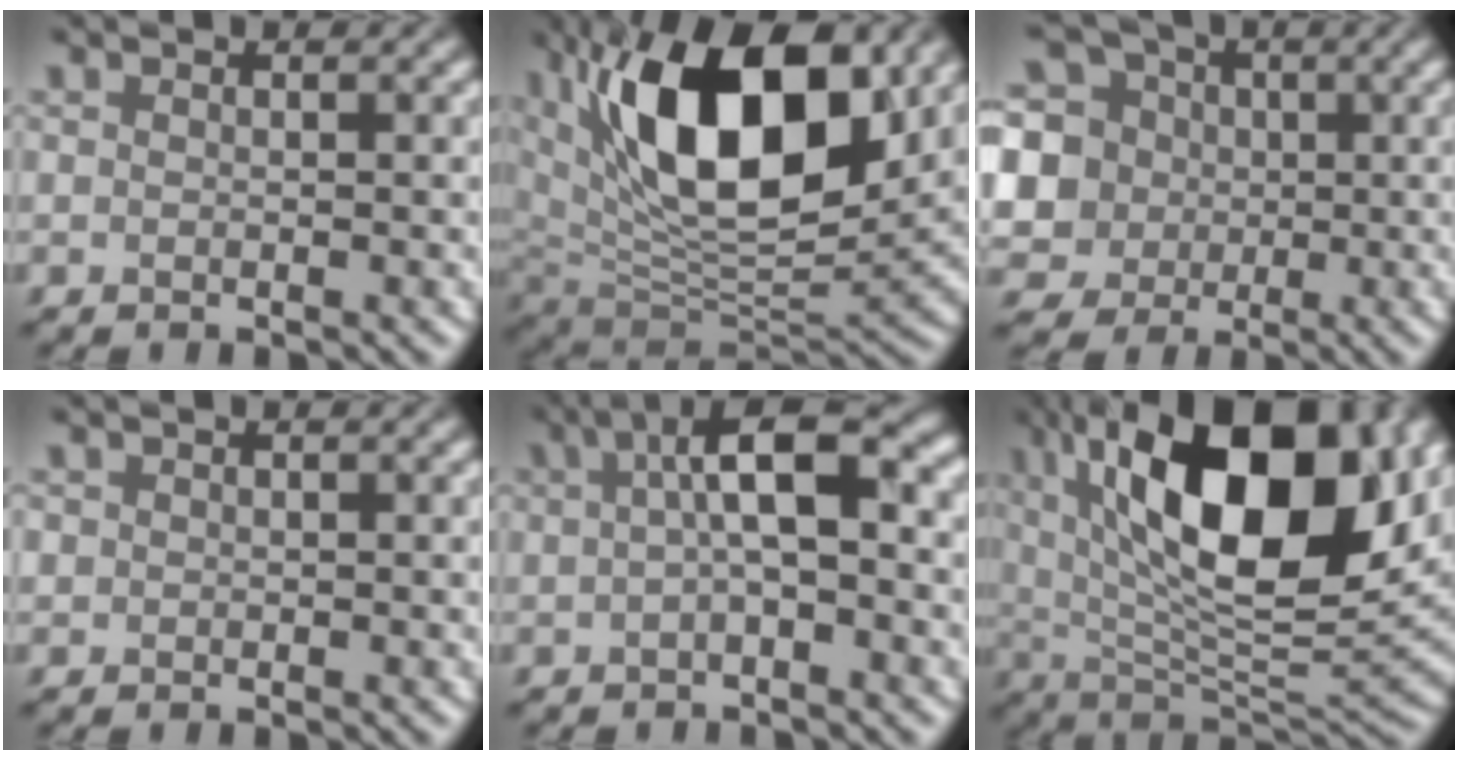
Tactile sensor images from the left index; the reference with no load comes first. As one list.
[{"total": 15.2, "force": [5.2, 7.2, 12.3], "torque": [-0.197, 0.003, 0.085]}, {"total": 11.8, "force": [1.9, 10.6, 4.9], "torque": [-0.145, 0.031, 0.019]}, {"total": 0.6, "force": [0.1, 0.5, 0.1], "torque": [0.000, -0.001, 0.002]}, {"total": 6.4, "force": [1.0, 2.6, 5.8], "torque": [-0.100, 0.017, 0.011]}, {"total": 16.8, "force": [5.9, 6.5, 14.3], "torque": [-0.236, 0.011, 0.094]}]